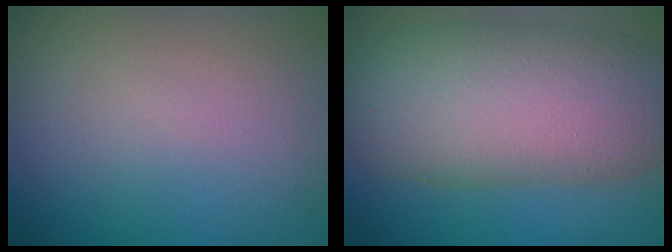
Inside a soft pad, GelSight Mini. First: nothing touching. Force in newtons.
{"total": 10.7, "press": 10.7, "slide": 0.5}